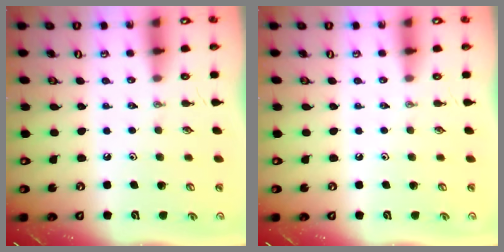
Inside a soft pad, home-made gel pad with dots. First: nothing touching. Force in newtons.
{"total": 0.0}